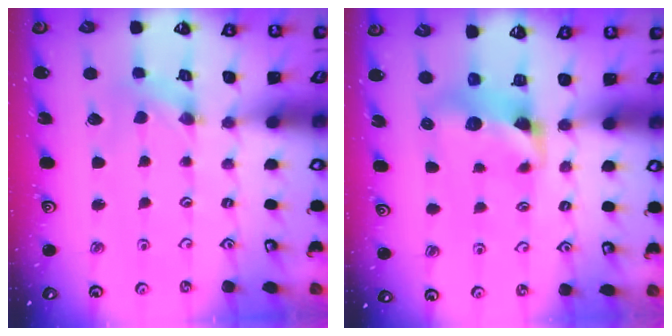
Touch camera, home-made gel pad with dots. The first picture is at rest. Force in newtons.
{"total": 7.1, "press": 7.1, "slide": 0.3}